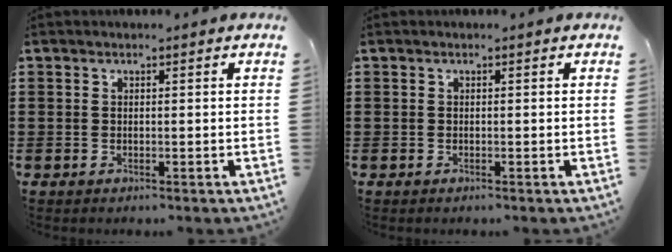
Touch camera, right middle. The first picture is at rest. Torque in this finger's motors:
{"motor_torque": [-0.32, 0.09, -0.03, -0.01]}